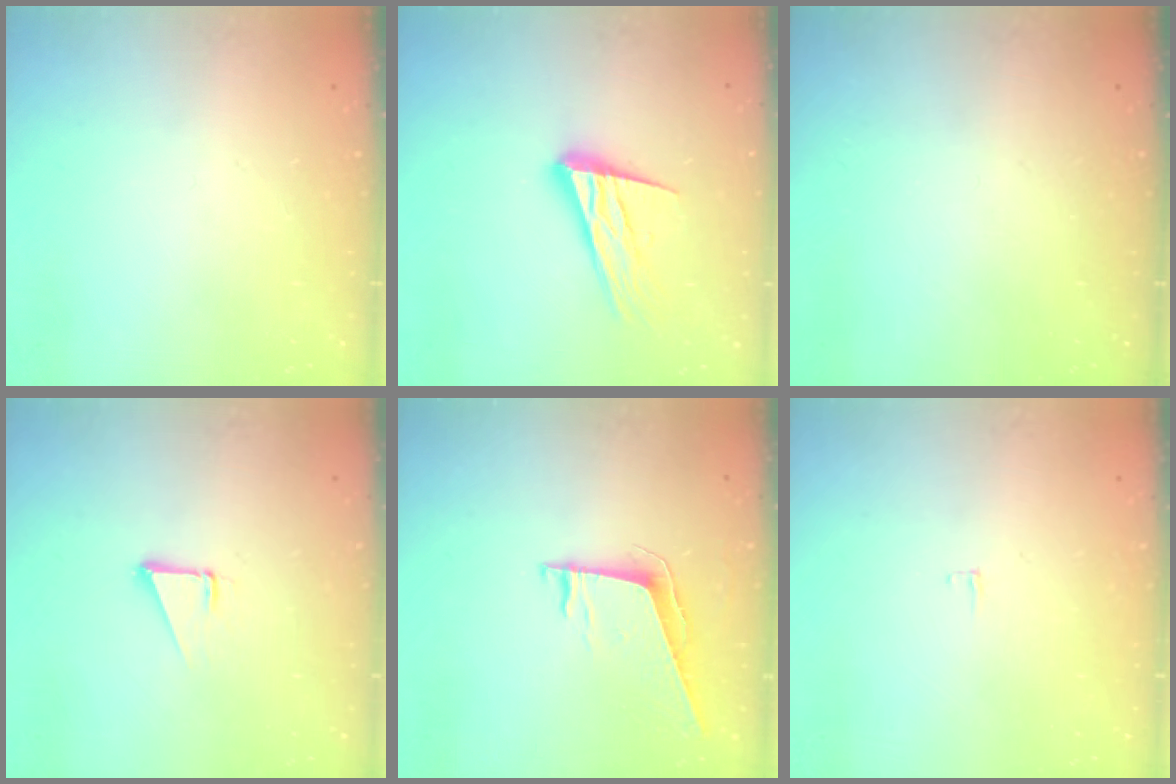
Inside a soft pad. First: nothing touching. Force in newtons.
{"total": 15.6, "press": 15.1, "slide": 3.7}
{"total": 0.0}
{"total": 1.9, "press": 1.9, "slide": 0.0}
{"total": 8.4, "press": 7.9, "slide": 2.9}
{"total": 3.8, "press": 3.8, "slide": 0.3}